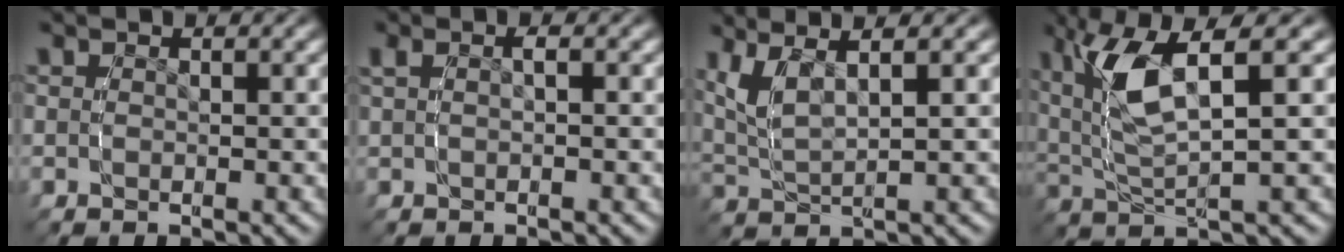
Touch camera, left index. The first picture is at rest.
{"total": 1.4, "force": [0.4, 0.7, 1.1], "torque": [-0.018, 0.003, 0.011]}
{"total": 7.3, "force": [2.7, 4.8, 4.8], "torque": [-0.119, 0.000, 0.044]}
{"total": 6.7, "force": [2.0, 3.0, 5.7], "torque": [-0.124, -0.006, 0.041]}